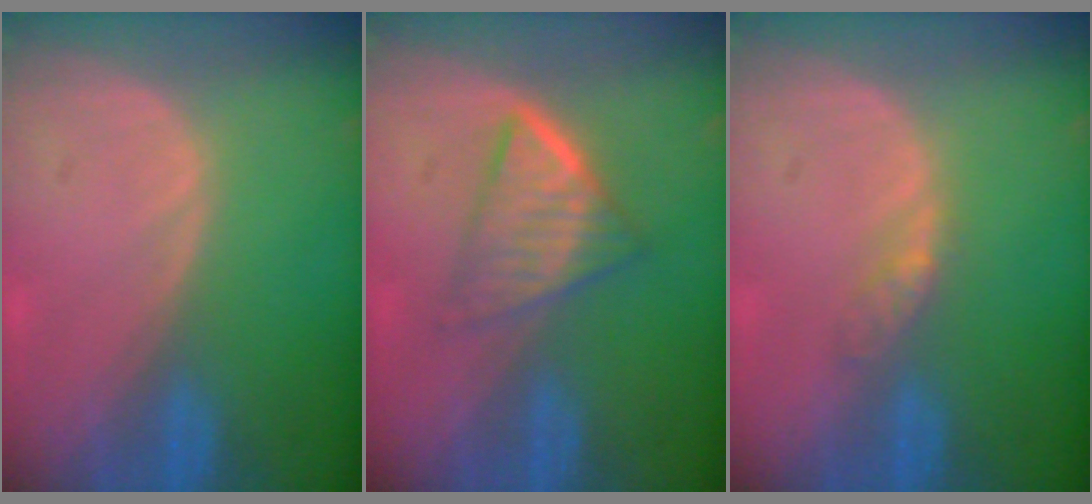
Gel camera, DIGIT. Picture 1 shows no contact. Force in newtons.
{"total": 6.6, "press": 5.6, "slide": 3.4}
{"total": 2.2, "press": 1.9, "slide": 1.2}